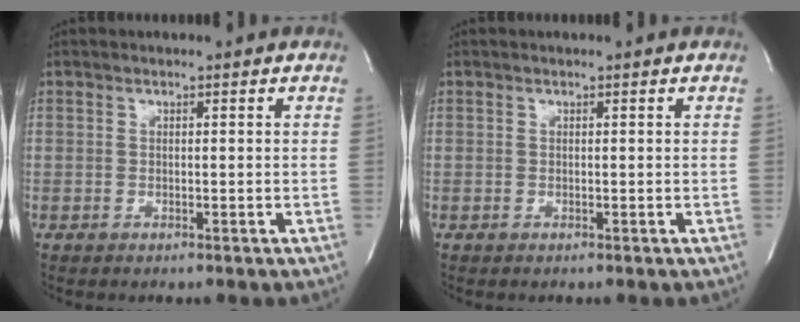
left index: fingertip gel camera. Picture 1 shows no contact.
{"total": 0.0}